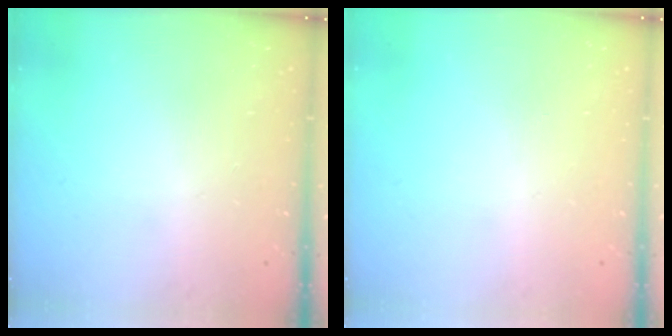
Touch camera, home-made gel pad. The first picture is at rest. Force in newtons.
{"total": 0.0}